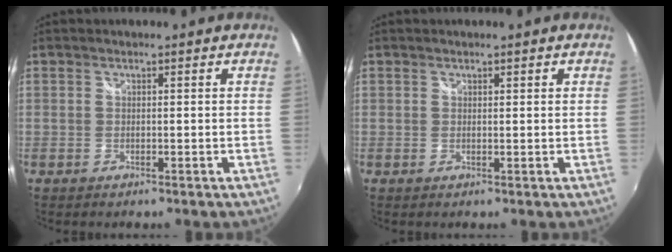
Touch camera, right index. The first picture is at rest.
{"total": 0.6, "force": [0.4, 0.1, 0.4], "torque": [-0.006, 0.003, 0.006]}